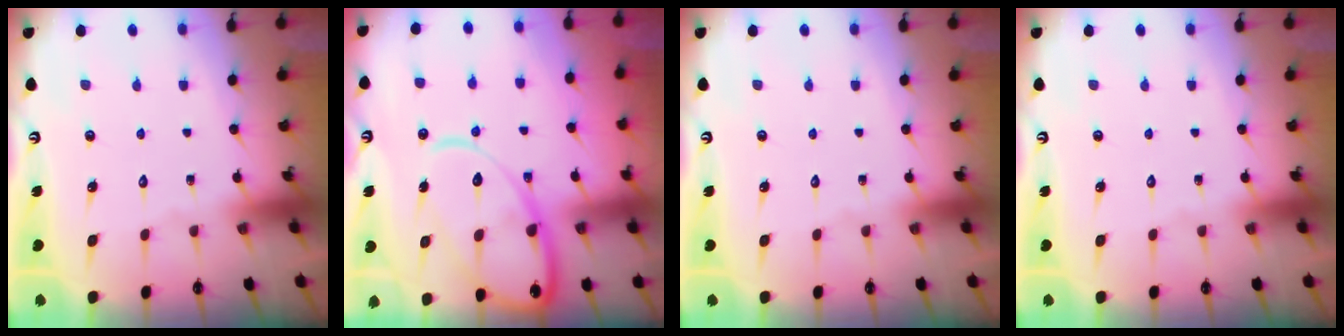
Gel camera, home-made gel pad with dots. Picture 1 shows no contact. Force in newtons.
{"total": 15.8, "press": 15.7, "slide": 1.4}
{"total": 0.0}
{"total": 0.0}